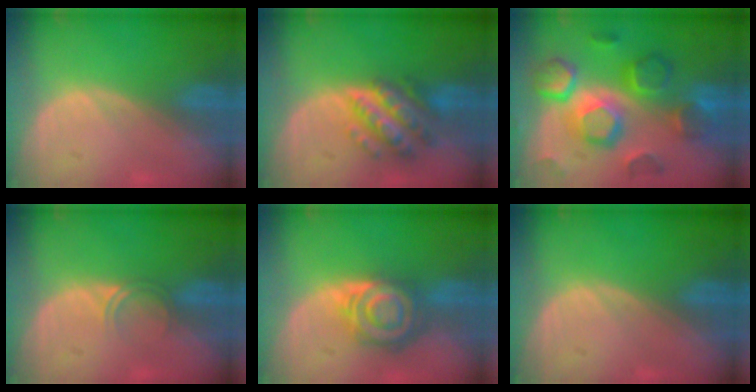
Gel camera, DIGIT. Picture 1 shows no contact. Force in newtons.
{"total": 7.6, "press": 7.6, "slide": 0.5}
{"total": 11.8, "press": 11.7, "slide": 1.0}
{"total": 1.8, "press": 1.5, "slide": 1.1}
{"total": 8.0, "press": 7.1, "slide": 3.7}
{"total": 0.0}